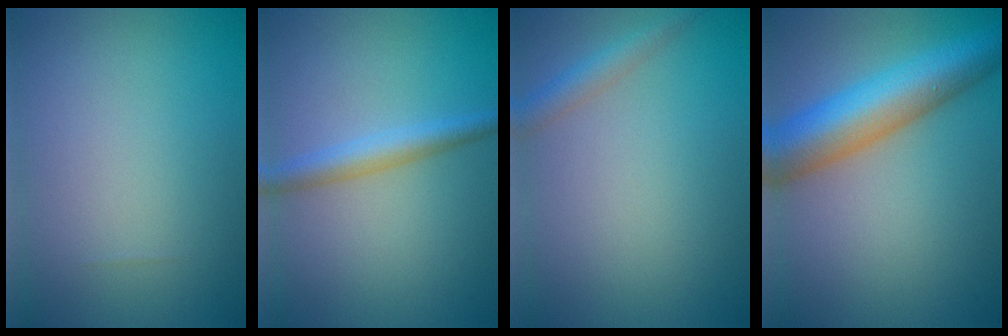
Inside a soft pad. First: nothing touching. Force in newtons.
{"total": 2.7, "press": 2.7, "slide": 0.0}
{"total": 2.2, "press": 2.2, "slide": 0.1}
{"total": 9.0, "press": 9.0, "slide": 0.2}